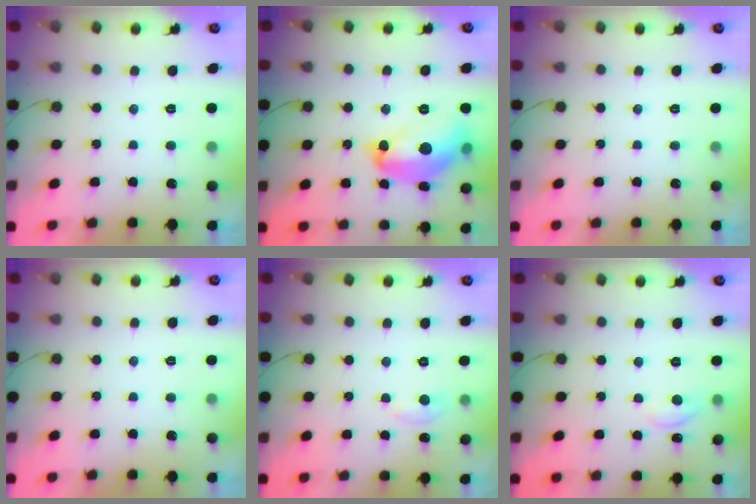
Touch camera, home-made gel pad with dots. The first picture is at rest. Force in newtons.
{"total": 15.4, "press": 15.4, "slide": 0.8}
{"total": 0.0}
{"total": 0.0}
{"total": 3.8, "press": 3.8, "slide": 0.5}
{"total": 5.6, "press": 5.6, "slide": 0.3}